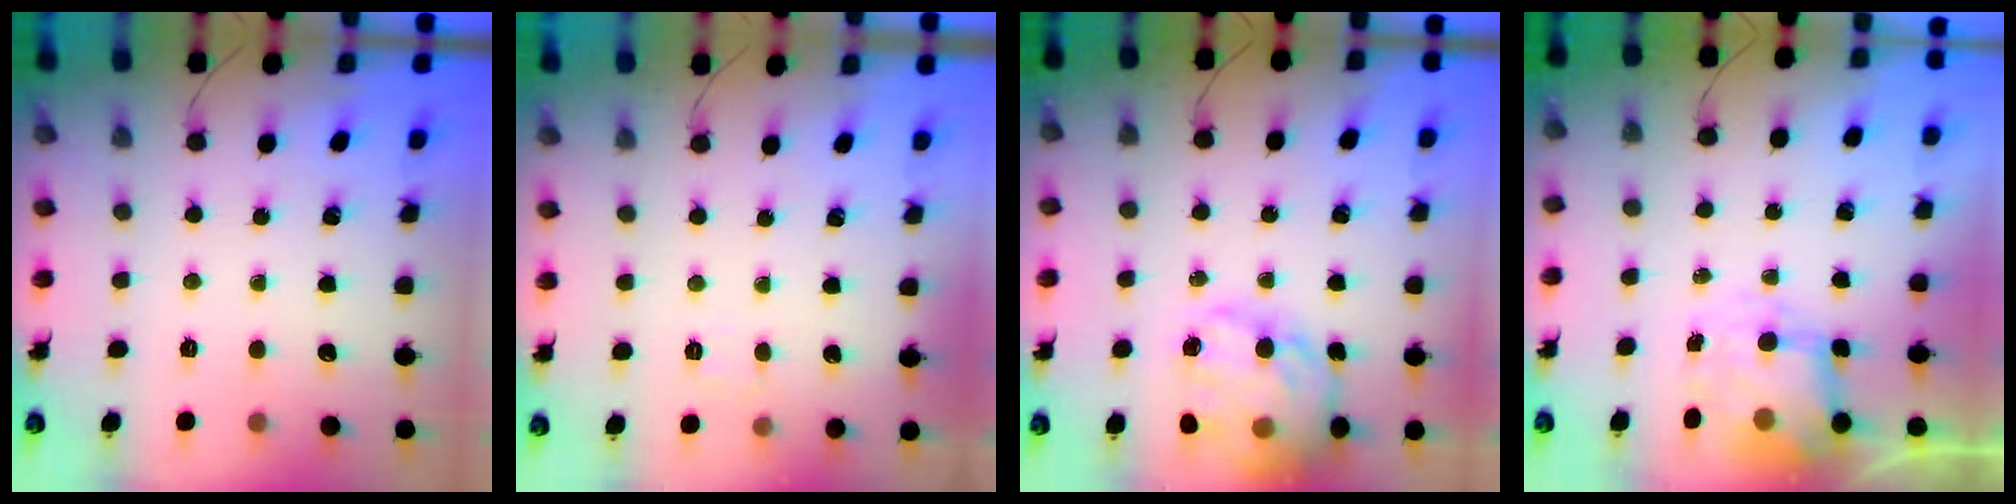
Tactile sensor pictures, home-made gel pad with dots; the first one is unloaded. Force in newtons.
{"total": 2.0, "press": 1.7, "slide": 1.1}
{"total": 23.9, "press": 23.4, "slide": 4.9}
{"total": 6.1, "press": 6.1, "slide": 0.3}